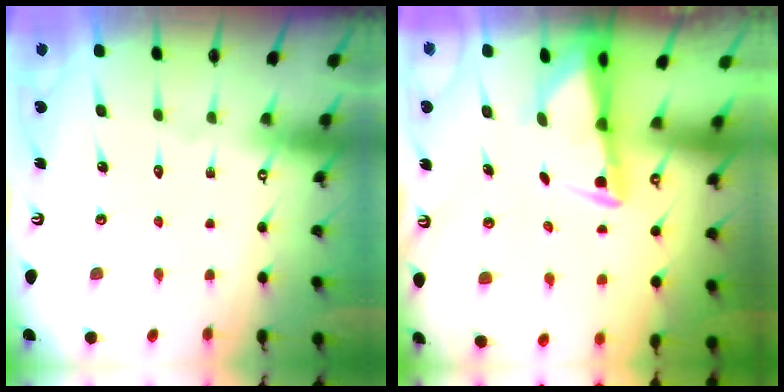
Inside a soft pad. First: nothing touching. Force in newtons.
{"total": 3.2, "press": 3.1, "slide": 0.7}